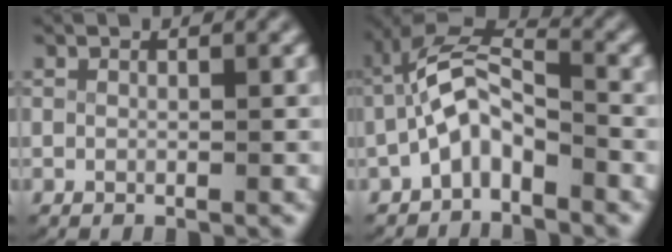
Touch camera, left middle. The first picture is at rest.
{"total": 6.4, "force": [-1.2, 4.7, 4.2], "torque": [-0.087, -0.011, -0.027]}